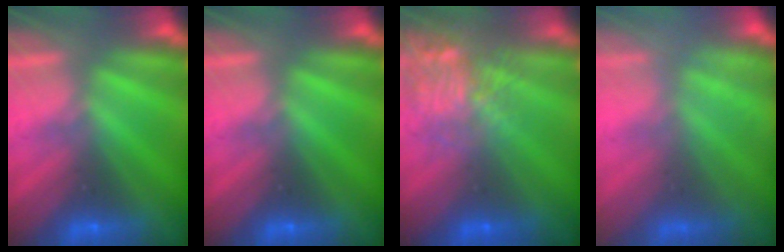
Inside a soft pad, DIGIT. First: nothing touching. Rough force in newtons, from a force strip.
{"total": 0.0}
{"total": 7.4}
{"total": 2.4}